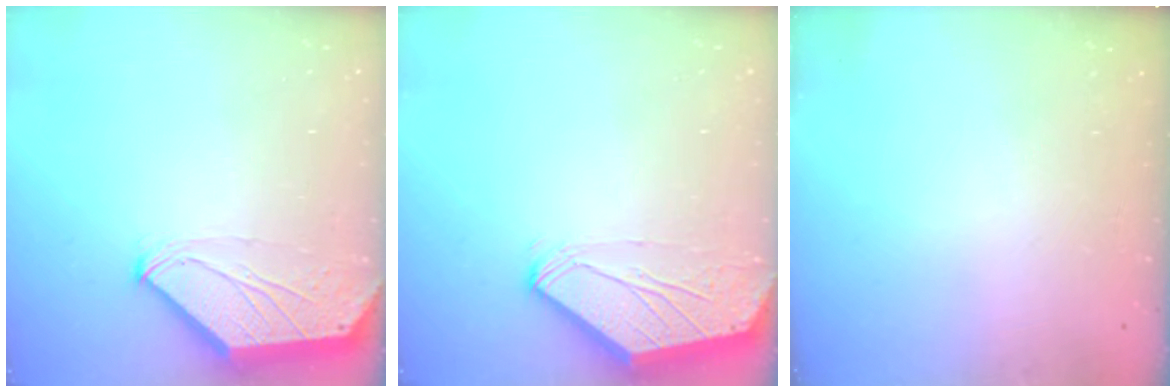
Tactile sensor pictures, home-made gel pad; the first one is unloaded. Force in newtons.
{"total": 0.0}
{"total": 0.0}